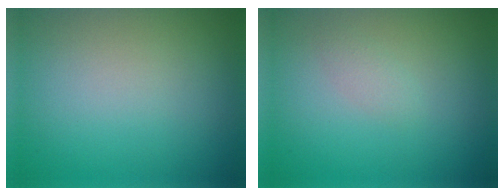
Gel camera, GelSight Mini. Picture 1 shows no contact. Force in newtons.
{"total": 1.0, "press": 1.0, "slide": 0.1}